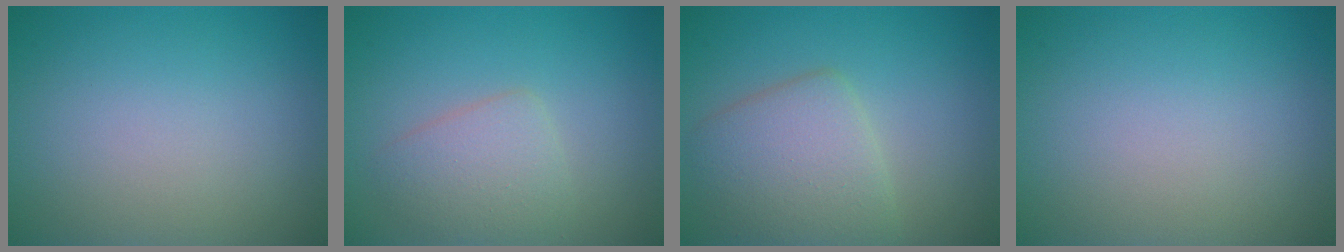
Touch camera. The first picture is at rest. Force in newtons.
{"total": 2.8, "press": 2.8, "slide": 0.1}
{"total": 4.8, "press": 4.8, "slide": 0.3}
{"total": 0.0}